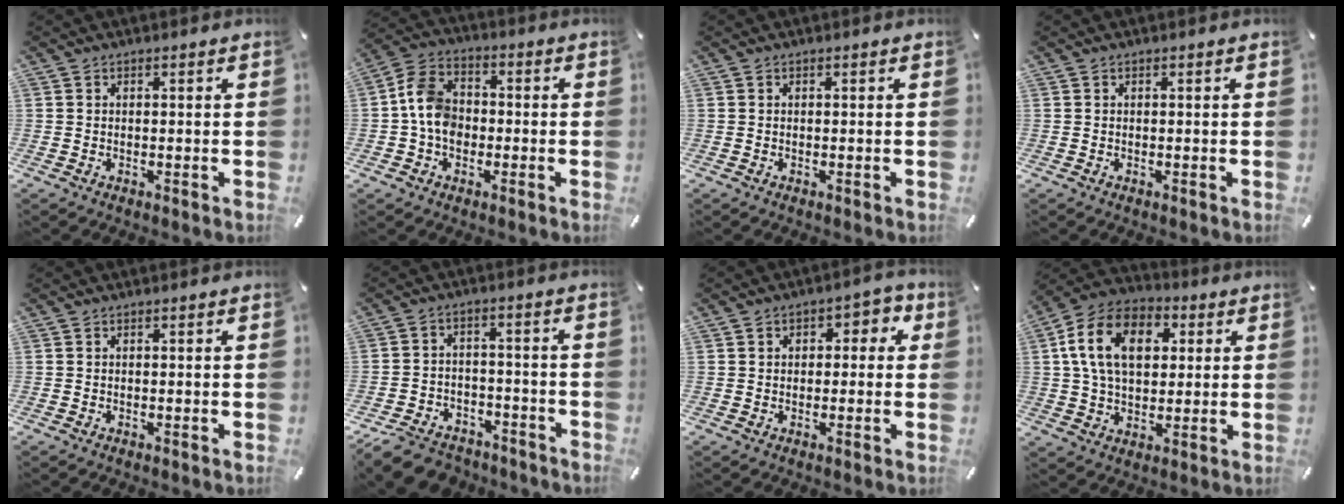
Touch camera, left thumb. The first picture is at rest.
{"total": 9.0, "force": [-1.4, 7.2, 5.3], "torque": [-0.115, 0.025, -0.022]}
{"total": 0.0}
{"total": 0.0}
{"total": 0.0}
{"total": 8.0, "force": [-6.4, 4.1, 2.5], "torque": [-0.040, 0.039, -0.119]}
{"total": 4.2, "force": [0.3, 3.2, 2.7], "torque": [-0.024, 0.006, -0.006]}
{"total": 15.3, "force": [3.4, 10.6, 10.4], "torque": [-0.215, 0.009, 0.057]}